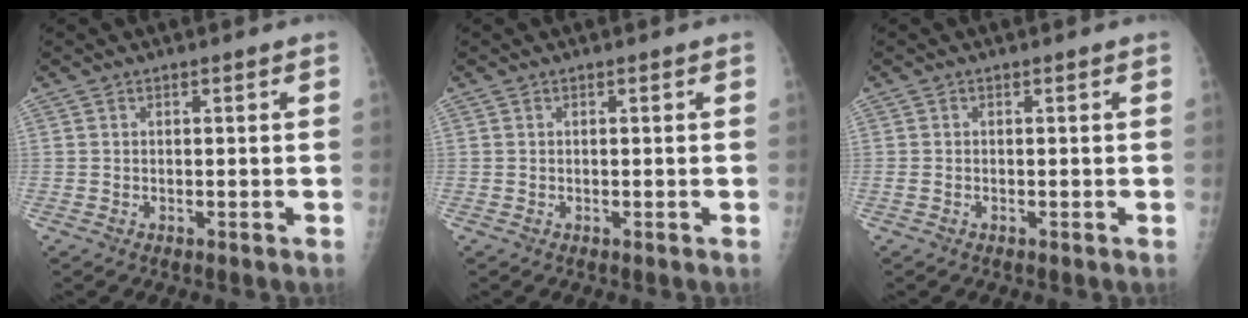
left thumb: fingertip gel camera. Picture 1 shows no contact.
{"total": 0.0}
{"total": 0.6, "force": [-0.1, 0.3, 0.5], "torque": [-0.011, 0.001, -0.002]}